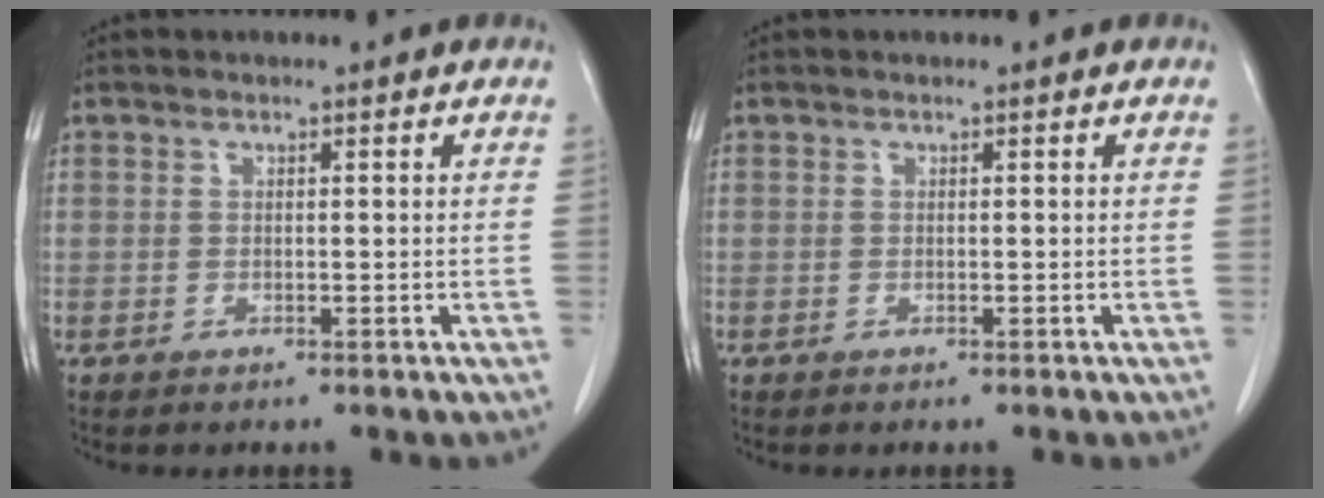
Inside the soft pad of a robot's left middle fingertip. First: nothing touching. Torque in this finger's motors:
{"motor_torque": [0.00, 0.00, 0.00, 0.00]}